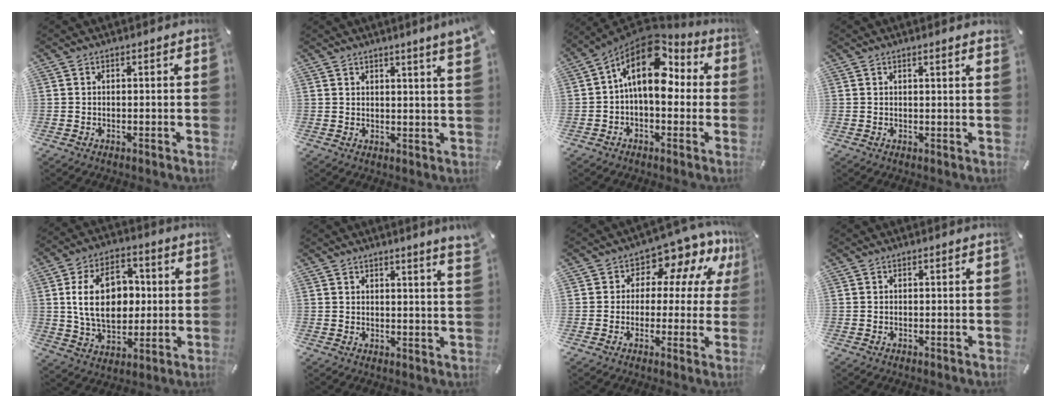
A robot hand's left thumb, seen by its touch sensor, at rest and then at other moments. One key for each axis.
{"total": 4.1, "fx": 3.1, "fy": -0.3, "fz": 2.7, "tx": -0.043, "ty": -0.017, "tz": 0.050}
{"total": 15.1, "fx": 3.9, "fy": 8.5, "fz": 11.8, "tx": -0.215, "ty": -0.029, "tz": 0.062}
{"total": 1.3, "fx": 1.0, "fy": -0.1, "fz": 0.8, "tx": -0.015, "ty": -0.002, "tz": 0.018}
{"total": 16.0, "fx": 1.7, "fy": 11.5, "fz": 11.1, "tx": -0.214, "ty": 0.014, "tz": 0.026}
{"total": 3.1, "fx": 2.5, "fy": -0.4, "fz": 1.8, "tx": -0.031, "ty": -0.017, "tz": 0.043}
{"total": 8.7, "fx": 4.6, "fy": 5.9, "fz": 4.4, "tx": -0.060, "ty": -0.039, "tz": 0.081}
{"total": 0.0}